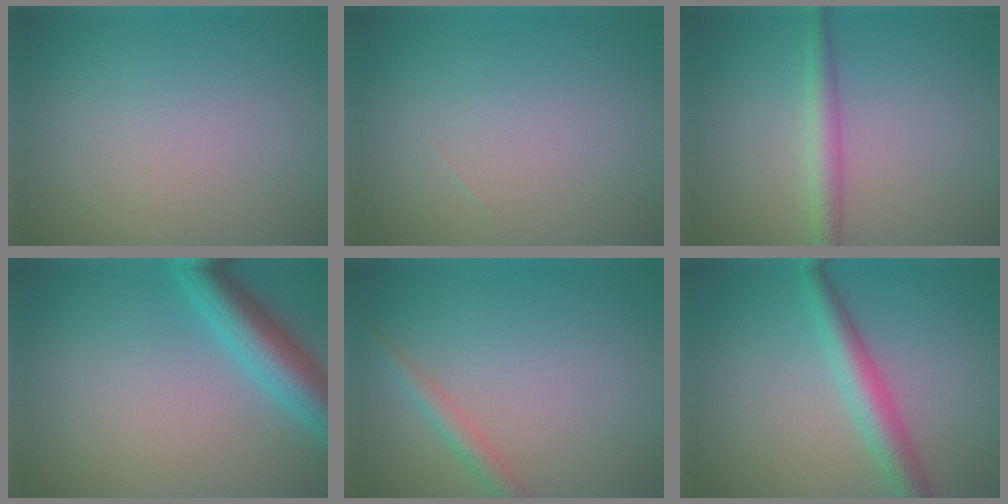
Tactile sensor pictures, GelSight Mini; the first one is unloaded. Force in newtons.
{"total": 0.0}
{"total": 2.6, "press": 2.6, "slide": 0.1}
{"total": 5.7, "press": 5.7, "slide": 0.2}
{"total": 1.9, "press": 1.9, "slide": 0.0}
{"total": 3.9, "press": 3.9, "slide": 0.1}